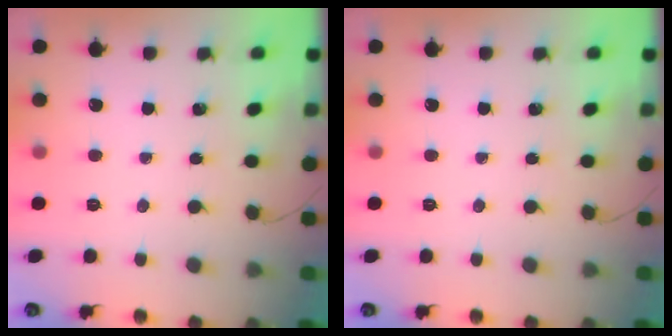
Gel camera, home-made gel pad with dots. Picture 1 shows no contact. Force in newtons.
{"total": 0.0}